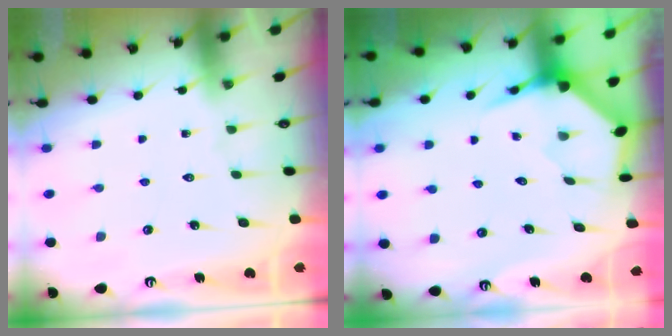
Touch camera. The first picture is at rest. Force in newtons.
{"total": 4.0, "press": 3.9, "slide": 0.5}